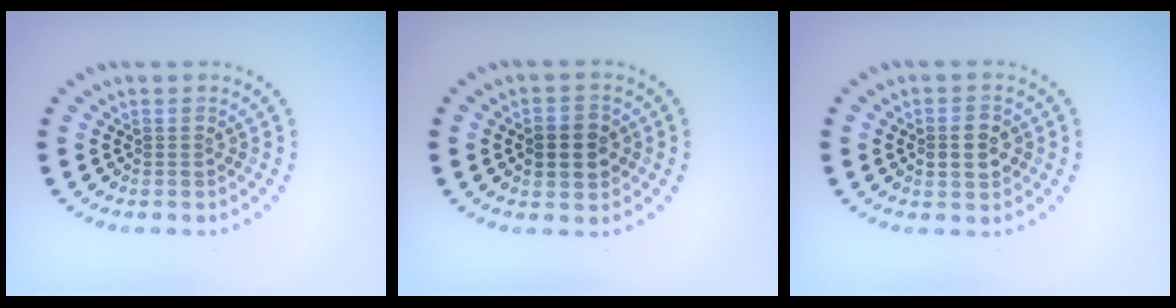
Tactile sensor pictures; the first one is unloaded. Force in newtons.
{"total": 3.3, "press": 3.3, "slide": 0.2}
{"total": 3.0, "press": 3.0, "slide": 0.1}